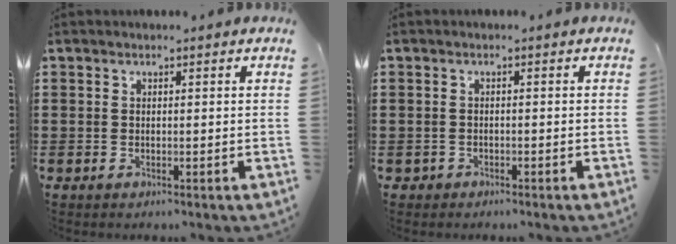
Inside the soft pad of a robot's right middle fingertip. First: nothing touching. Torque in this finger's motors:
{"motor_torque": [-0.26, -0.05, 0.00, -0.01]}